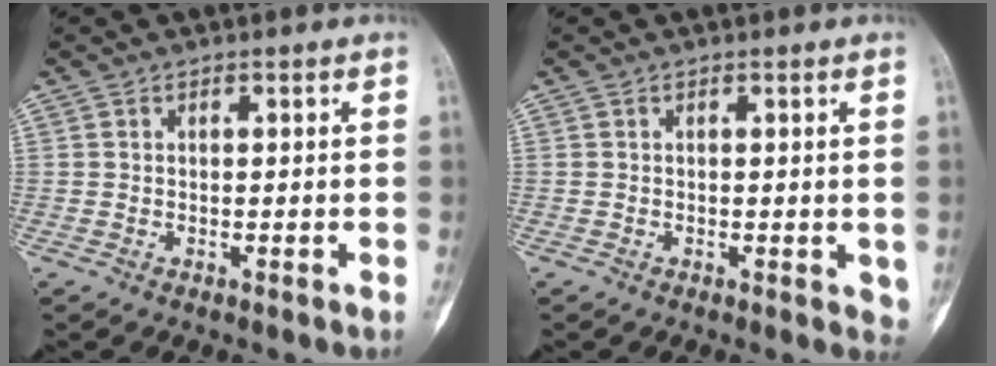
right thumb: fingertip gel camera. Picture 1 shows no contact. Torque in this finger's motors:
{"motor_torque": [0.36, 0.85, 0.39, -0.23, -0.06]}